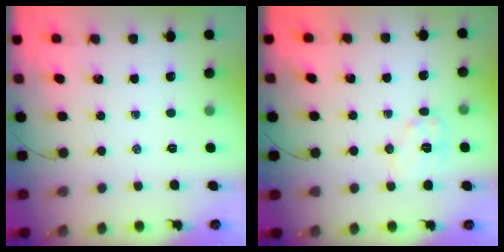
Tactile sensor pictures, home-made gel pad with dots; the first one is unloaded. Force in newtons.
{"total": 7.9, "press": 7.9, "slide": 0.3}